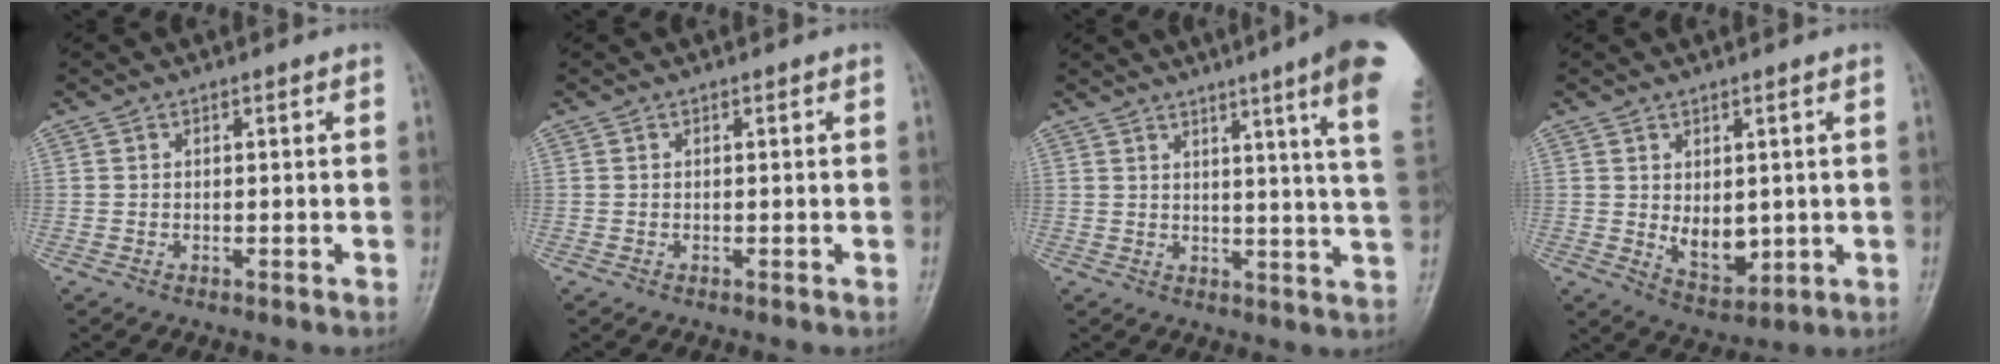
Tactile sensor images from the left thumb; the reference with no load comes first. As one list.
[{"total": 0.0}, {"total": 15.0, "force": [8.6, -0.4, 12.3], "torque": [-0.151, -0.045, 0.086]}, {"total": 6.7, "force": [0.1, 4.2, 5.2], "torque": [-0.058, -0.018, 0.021]}]